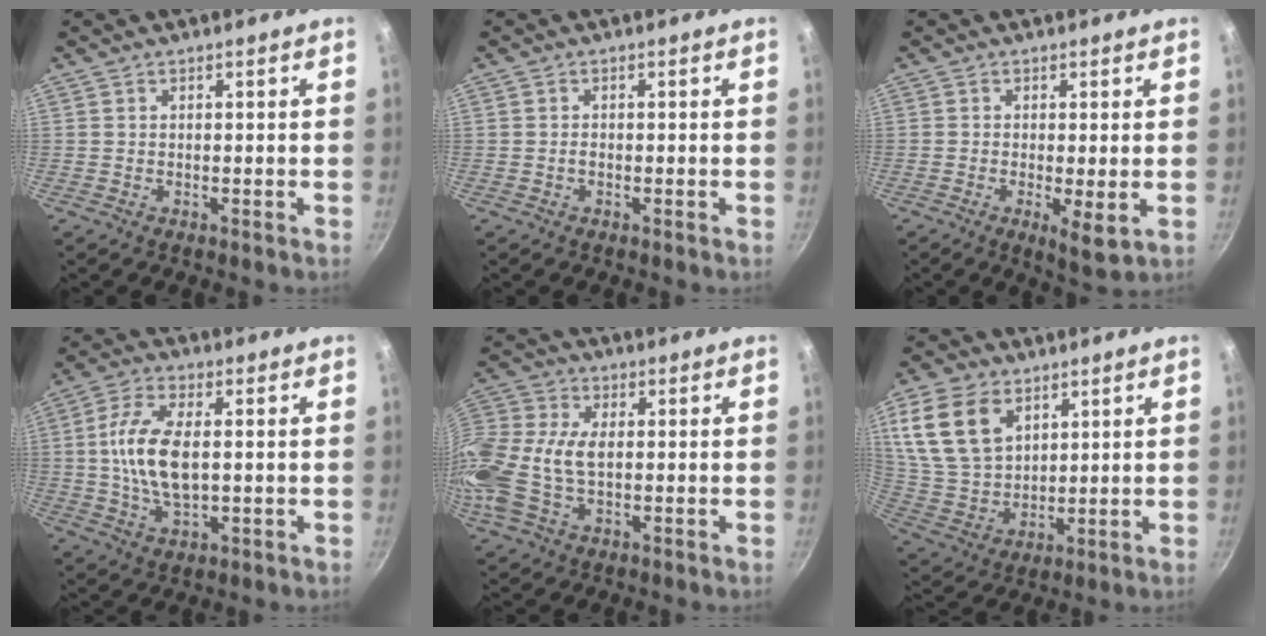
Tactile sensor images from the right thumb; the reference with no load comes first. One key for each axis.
{"total": 0.6, "fx": -0.3, "fy": 0.3, "fz": 0.4, "tx": -0.007, "ty": 0.003, "tz": -0.008}
{"total": 4.9, "fx": -0.9, "fy": 1.2, "fz": 4.6, "tx": -0.075, "ty": -0.015, "tz": -0.010}
{"total": 11.7, "fx": 0.5, "fy": 5.7, "fz": 10.2, "tx": -0.200, "ty": 0.008, "tz": 0.007}
{"total": 16.7, "fx": -0.5, "fy": 10.3, "fz": 13.2, "tx": -0.299, "ty": 0.016, "tz": -0.023}
{"total": 16.8, "fx": 7.0, "fy": 11.4, "fz": 10.2, "tx": -0.185, "ty": -0.022, "tz": 0.149}